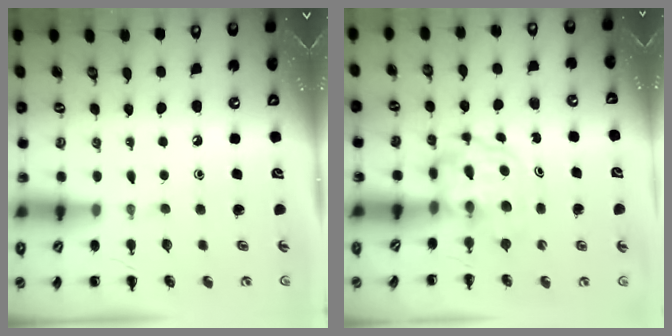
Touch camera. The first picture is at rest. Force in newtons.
{"total": 3.9, "press": 3.9, "slide": 0.2}